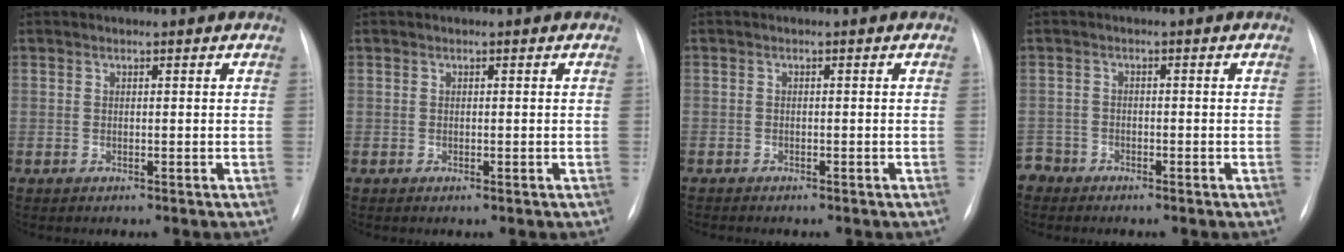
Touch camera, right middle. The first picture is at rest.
{"total": 0.6, "force": [-0.3, 0.2, 0.4], "torque": [-0.007, -0.001, -0.002]}
{"total": 1.6, "force": [-1.4, 0.7, 0.5], "torque": [-0.009, 0.001, -0.018]}
{"total": 2.3, "force": [-1.9, 1.2, -0.8], "torque": [0.015, 0.005, -0.039]}